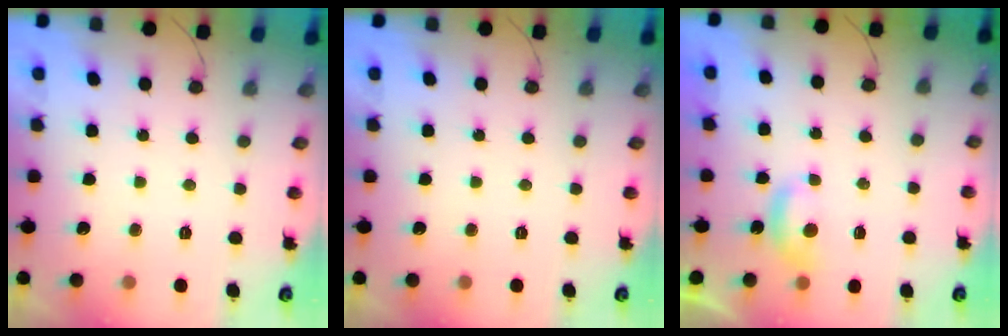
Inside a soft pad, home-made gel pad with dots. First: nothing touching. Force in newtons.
{"total": 0.0}
{"total": 4.1, "press": 4.1, "slide": 0.4}